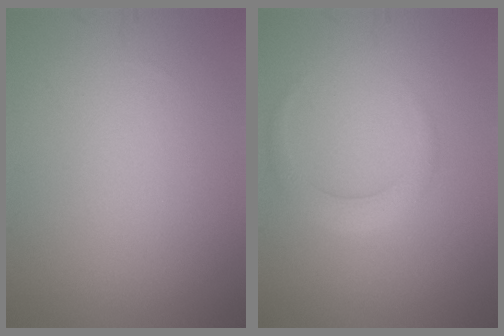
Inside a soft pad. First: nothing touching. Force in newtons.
{"total": 2.0, "press": 2.0, "slide": 0.1}